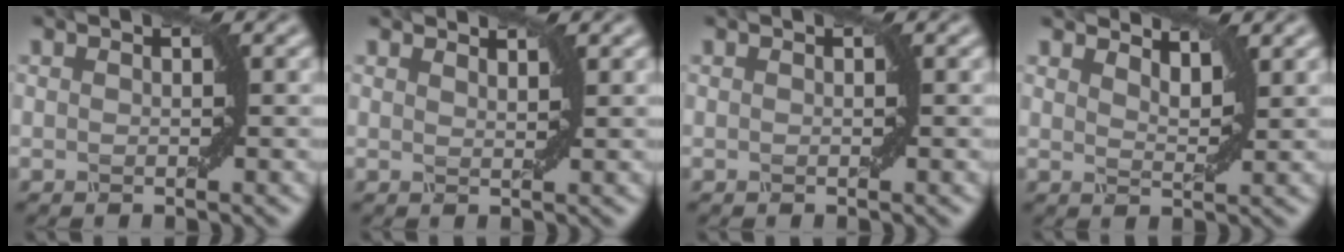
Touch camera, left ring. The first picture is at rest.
{"total": 1.5, "force": [1.4, 0.2, 0.2], "torque": [0.005, -0.003, 0.017]}
{"total": 0.0}
{"total": 2.5, "force": [2.4, 0.3, 0.5], "torque": [-0.012, -0.002, 0.035]}